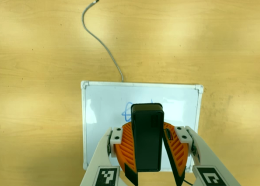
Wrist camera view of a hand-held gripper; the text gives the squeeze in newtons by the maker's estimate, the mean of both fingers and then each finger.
{"total": 7.4, "left": 7.3, "right": 7.6}